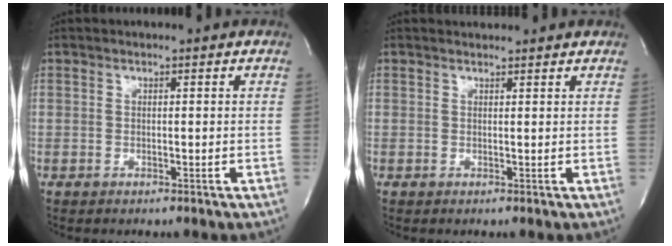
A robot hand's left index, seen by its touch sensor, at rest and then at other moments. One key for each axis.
{"total": 2.2, "fx": 2.2, "fy": 0.6, "fz": 0.0, "tx": -0.006, "ty": 0.013, "tz": 0.020}